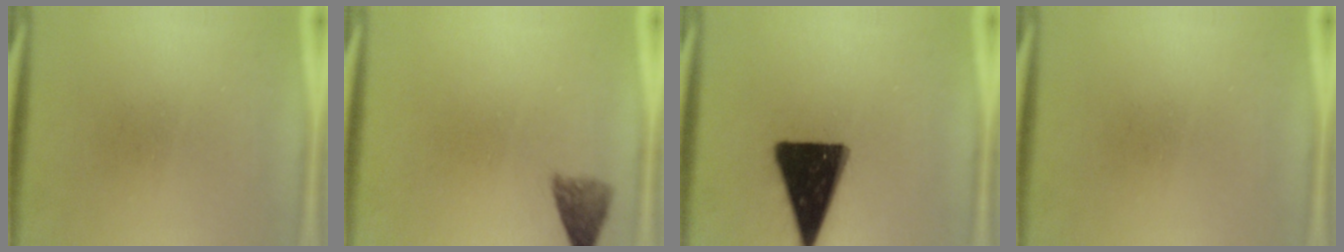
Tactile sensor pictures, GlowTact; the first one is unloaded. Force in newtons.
{"total": 2.8}
{"total": 17.6}
{"total": 0.0}